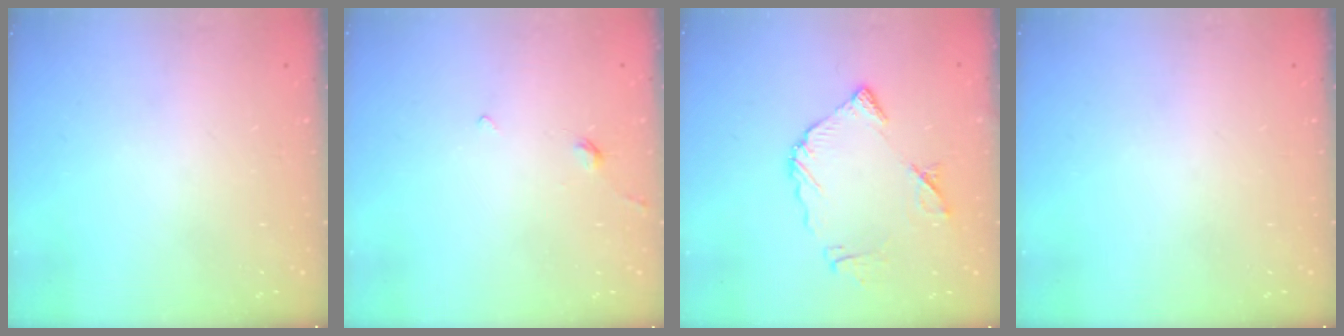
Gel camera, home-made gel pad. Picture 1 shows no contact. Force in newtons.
{"total": 1.7, "press": 1.6, "slide": 0.5}
{"total": 12.6, "press": 12.5, "slide": 1.5}
{"total": 0.0}